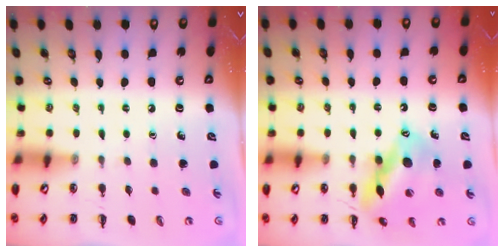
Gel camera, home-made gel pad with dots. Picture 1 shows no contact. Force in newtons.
{"total": 13.6, "press": 13.2, "slide": 3.6}